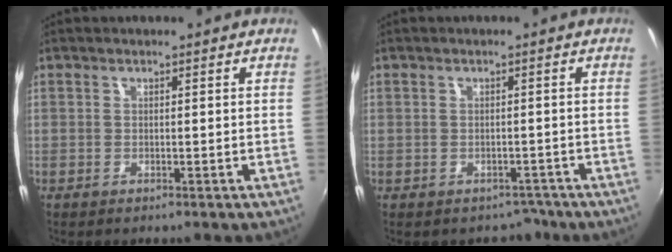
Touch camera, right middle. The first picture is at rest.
{"total": 2.9, "force": [-1.9, 2.1, 0.0], "torque": [0.005, 0.012, -0.020]}